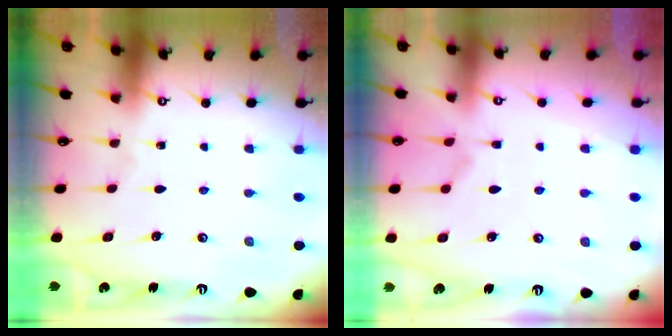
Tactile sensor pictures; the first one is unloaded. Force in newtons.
{"total": 1.1, "press": 0.3, "slide": 1.0}